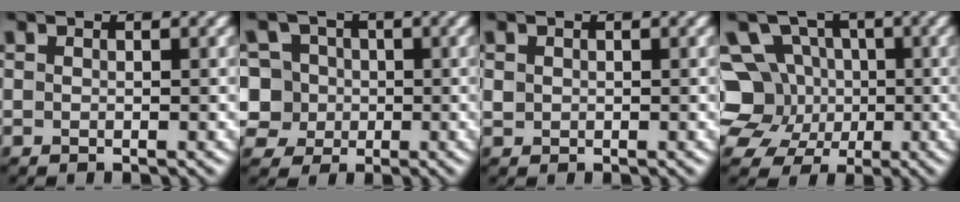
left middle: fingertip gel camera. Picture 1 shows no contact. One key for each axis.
{"total": 8.2, "fx": 0.5, "fy": 7.3, "fz": 3.7, "tx": -0.057, "ty": 0.034, "tz": -0.032}
{"total": 0.6, "fx": 0.1, "fy": 0.6, "fz": 0.1, "tx": 0.001, "ty": -0.002, "tz": 0.003}
{"total": 10.1, "fx": -0.5, "fy": 9.1, "fz": 4.4, "tx": -0.091, "ty": 0.034, "tz": -0.053}